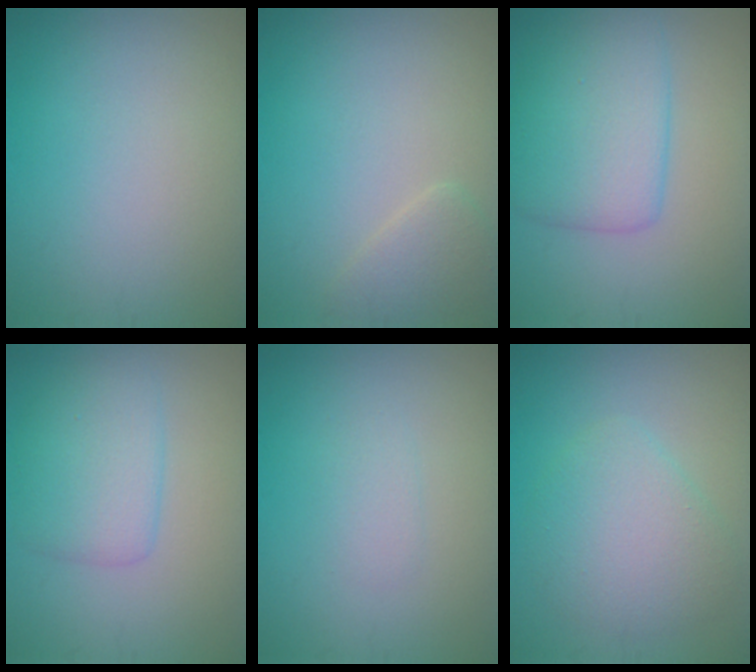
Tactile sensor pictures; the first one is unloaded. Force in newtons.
{"total": 1.8, "press": 1.8, "slide": 0.1}
{"total": 5.5, "press": 5.5, "slide": 0.2}
{"total": 3.6, "press": 3.6, "slide": 0.2}
{"total": 1.0, "press": 1.0, "slide": 0.1}
{"total": 3.9, "press": 3.9, "slide": 0.2}